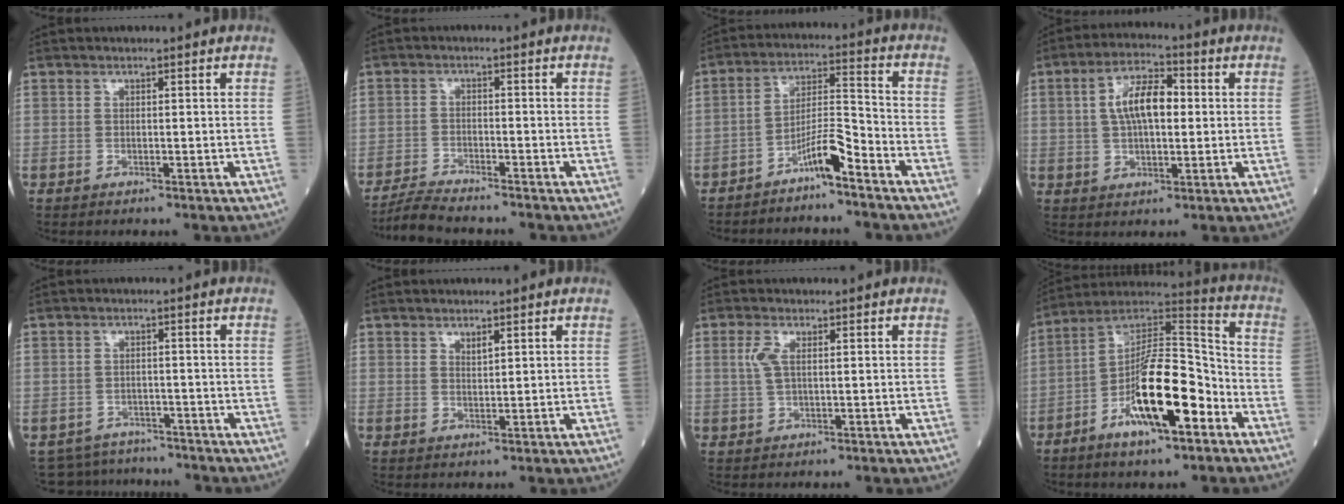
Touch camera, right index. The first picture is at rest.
{"total": 6.3, "force": [-6.0, 0.2, 2.0], "torque": [-0.034, -0.018, -0.104]}
{"total": 6.5, "force": [-4.7, 0.5, 4.4], "torque": [-0.079, 0.008, -0.086]}
{"total": 8.5, "force": [1.1, 3.4, 7.7], "torque": [-0.149, 0.021, 0.016]}
{"total": 6.0, "force": [-5.4, 2.5, -0.9], "torque": [0.016, 0.017, -0.076]}
{"total": 1.3, "force": [0.9, 0.3, 0.8], "torque": [-0.016, -0.002, 0.019]}
{"total": 2.5, "force": [0.7, 0.9, 2.3], "torque": [-0.057, 0.005, 0.016]}
{"total": 16.8, "force": [-6.9, 4.1, 14.8], "torque": [-0.261, 0.009, -0.117]}